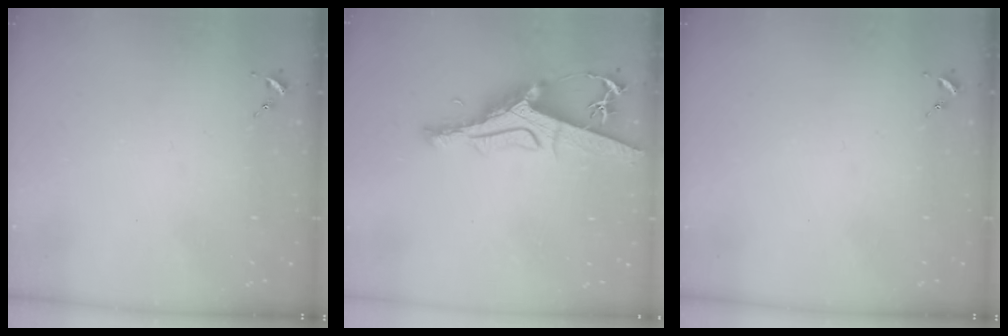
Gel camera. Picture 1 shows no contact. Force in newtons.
{"total": 10.9, "press": 10.9, "slide": 1.1}
{"total": 0.0}